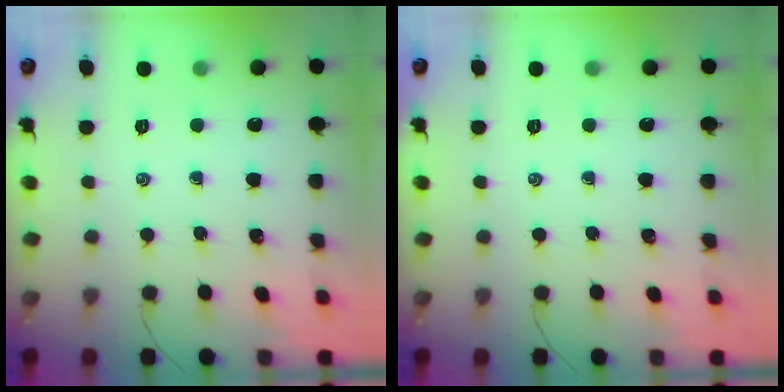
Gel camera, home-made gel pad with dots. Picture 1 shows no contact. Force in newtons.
{"total": 0.0}